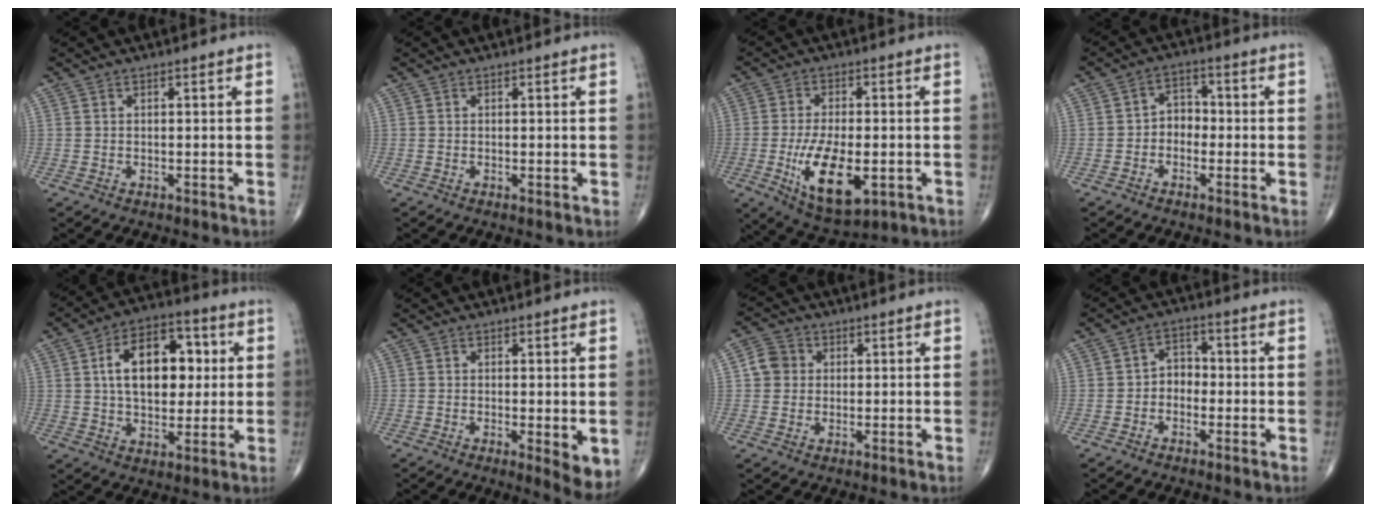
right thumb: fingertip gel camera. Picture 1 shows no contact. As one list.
[{"total": 0.7, "force": [0.0, 0.1, 0.7], "torque": [-0.013, -0.003, -0.001]}, {"total": 13.3, "force": [-3.4, 6.0, 11.3], "torque": [-0.194, -0.008, -0.045]}, {"total": 4.5, "force": [-1.1, 3.5, 2.6], "torque": [-0.017, 0.023, -0.033]}, {"total": 15.9, "force": [2.9, 9.7, 12.3], "torque": [-0.157, 0.012, 0.042]}, {"total": 5.2, "force": [-0.7, 1.3, 5.0], "torque": [-0.070, -0.016, -0.010]}, {"total": 4.7, "force": [0.6, 4.4, 1.6], "torque": [-0.014, 0.007, 0.002]}, {"total": 4.1, "force": [-1.1, 3.2, 2.4], "torque": [-0.016, 0.022, -0.034]}]